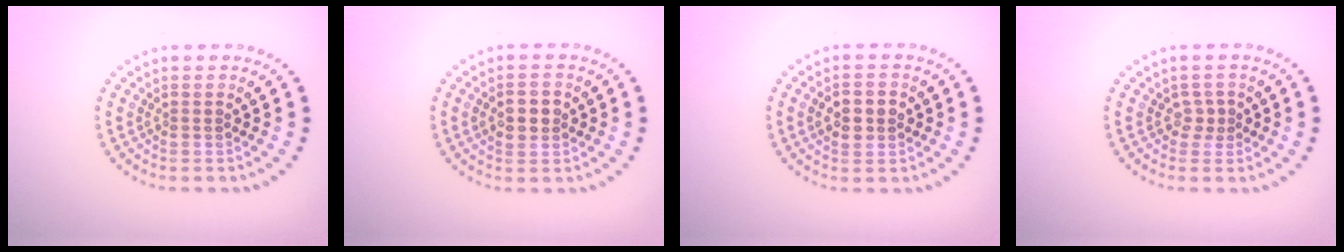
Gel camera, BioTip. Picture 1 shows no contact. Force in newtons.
{"total": 2.8, "press": 2.8, "slide": 0.0}
{"total": 2.3, "press": 2.3, "slide": 0.1}
{"total": 1.1, "press": 0.7, "slide": 0.7}